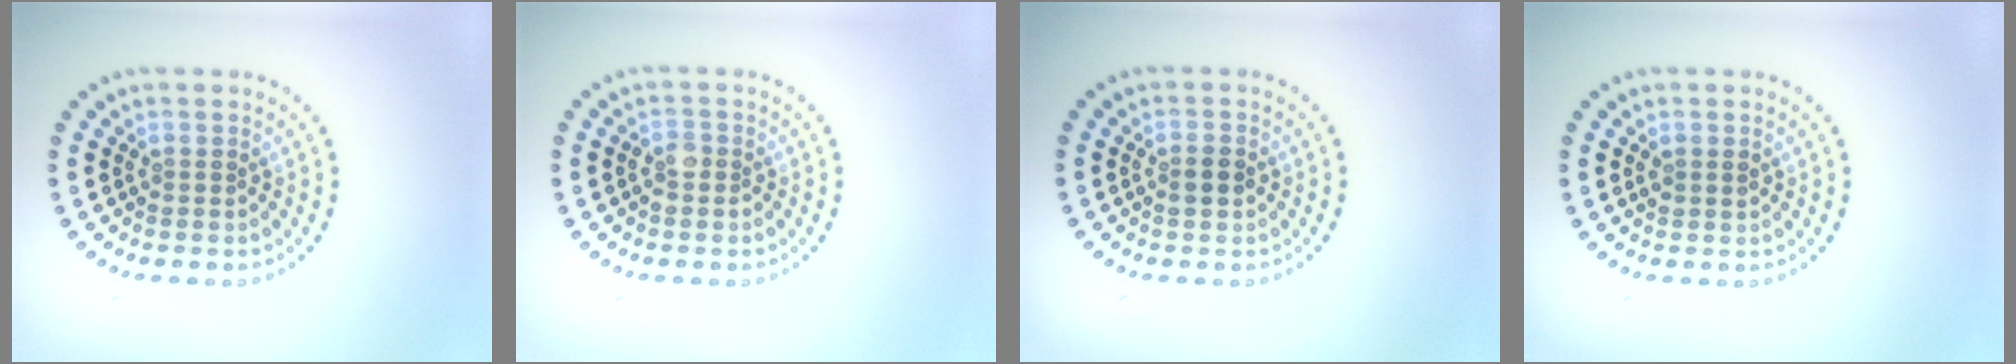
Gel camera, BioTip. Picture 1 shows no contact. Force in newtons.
{"total": 1.3, "press": 1.2, "slide": 0.6}
{"total": 1.2, "press": 1.2, "slide": 0.1}
{"total": 0.9, "press": 0.8, "slide": 0.1}